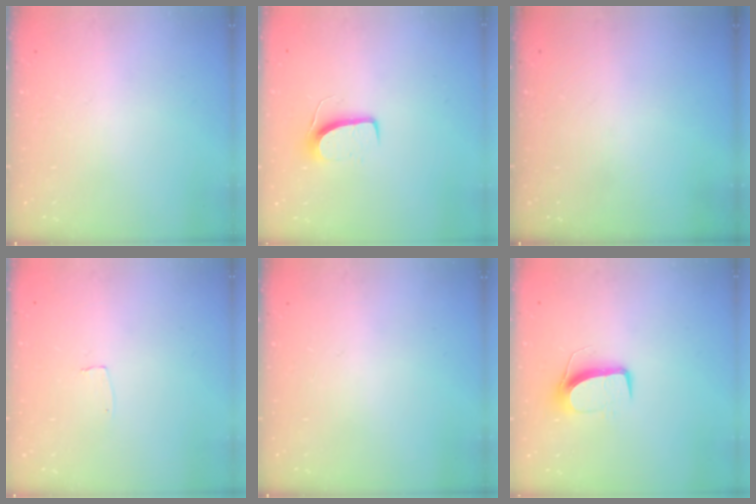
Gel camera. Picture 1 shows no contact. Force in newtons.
{"total": 6.7, "press": 6.7, "slide": 0.5}
{"total": 0.0}
{"total": 3.0, "press": 3.0, "slide": 0.2}
{"total": 0.0}
{"total": 8.6, "press": 8.5, "slide": 0.4}